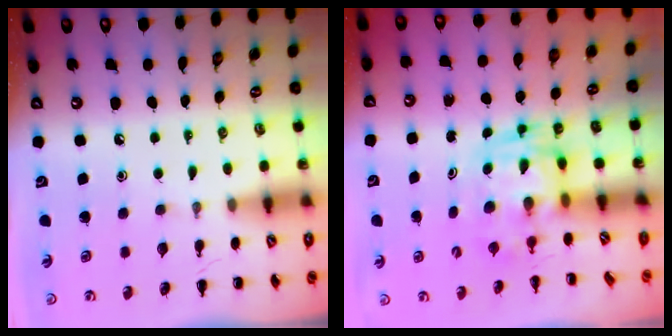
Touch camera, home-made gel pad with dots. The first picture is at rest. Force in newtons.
{"total": 2.9, "press": 2.9, "slide": 0.6}